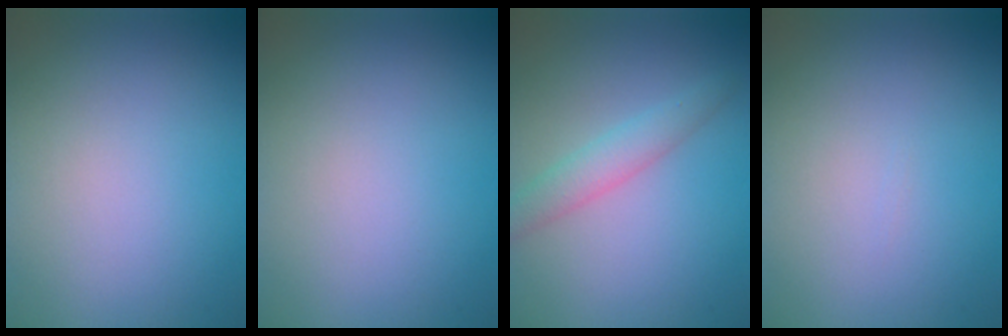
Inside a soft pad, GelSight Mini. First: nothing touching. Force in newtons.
{"total": 0.0}
{"total": 2.4, "press": 2.4, "slide": 0.0}
{"total": 0.0}